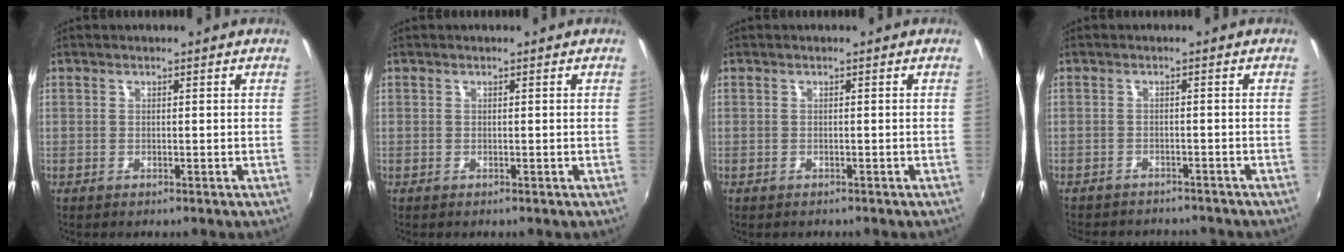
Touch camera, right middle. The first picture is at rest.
{"total": 0.0}
{"total": 0.5, "force": [-0.4, 0.3, 0.1], "torque": [-0.003, -0.002, -0.006]}
{"total": 8.5, "force": [-7.7, 2.5, 2.6], "torque": [-0.066, -0.017, -0.110]}